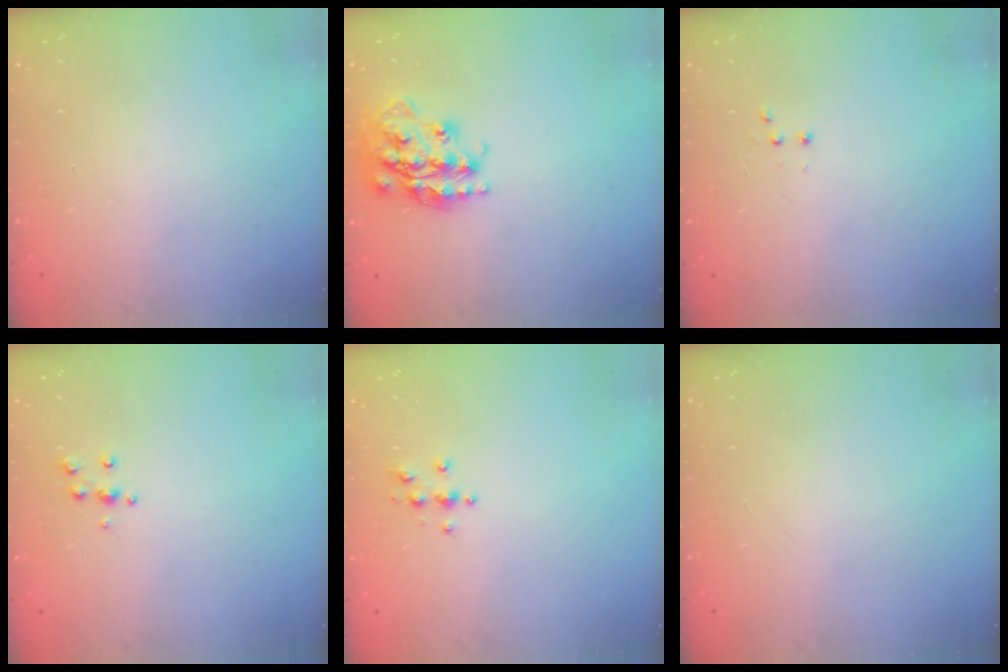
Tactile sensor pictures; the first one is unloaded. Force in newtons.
{"total": 18.3, "press": 18.3, "slide": 1.0}
{"total": 3.0, "press": 2.9, "slide": 0.7}
{"total": 4.8, "press": 4.7, "slide": 0.6}
{"total": 3.9, "press": 3.8, "slide": 0.5}
{"total": 0.0}